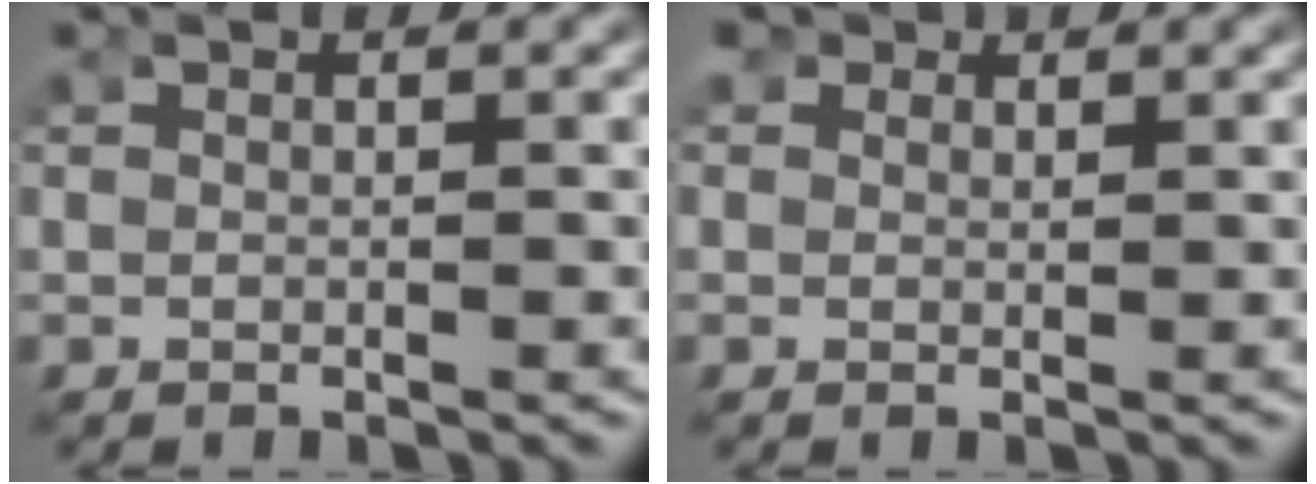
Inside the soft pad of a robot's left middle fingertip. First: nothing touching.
{"total": 1.4, "force": [1.1, 0.8, 0.4], "torque": [-0.014, -0.005, 0.022]}